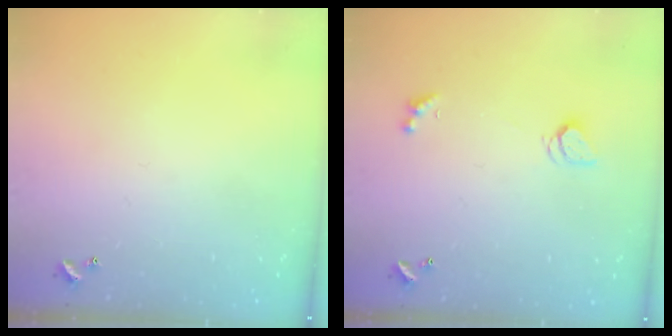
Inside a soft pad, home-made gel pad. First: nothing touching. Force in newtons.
{"total": 1.7, "press": 1.7, "slide": 0.4}